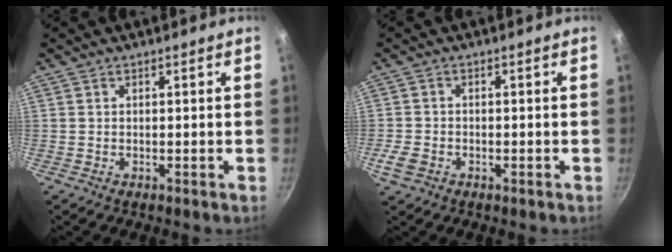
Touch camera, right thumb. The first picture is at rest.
{"total": 3.6, "force": [-1.6, 2.6, 2.0], "torque": [-0.042, 0.005, -0.030]}